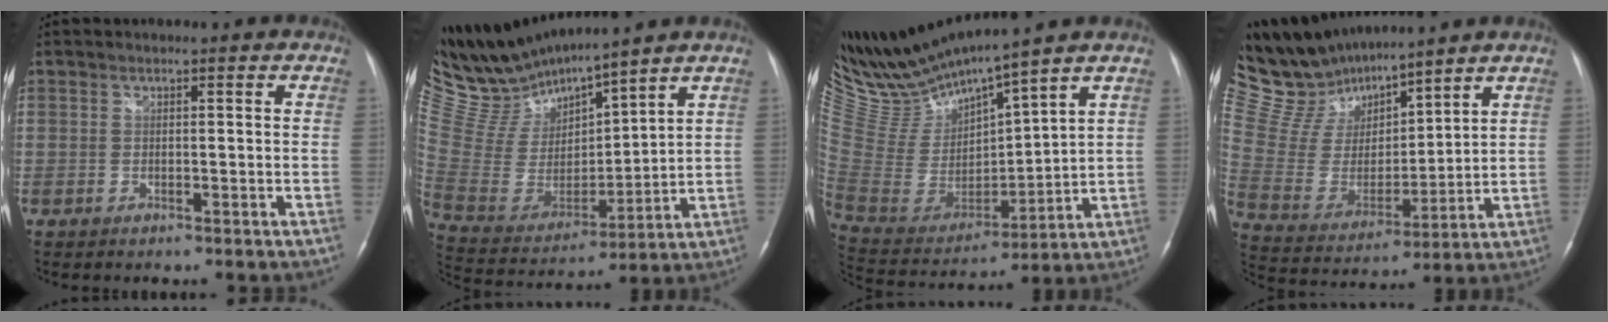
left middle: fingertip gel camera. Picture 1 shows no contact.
{"total": 14.3, "force": [13.7, 1.2, 4.0], "torque": [-0.101, -0.003, 0.284]}
{"total": 14.6, "force": [13.7, -0.5, 4.9], "torque": [-0.116, -0.019, 0.288]}
{"total": 14.6, "force": [13.6, 3.5, 3.9], "torque": [-0.100, 0.011, 0.276]}